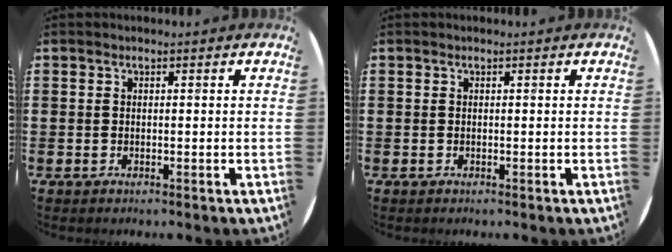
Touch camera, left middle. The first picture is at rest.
{"total": 0.0}